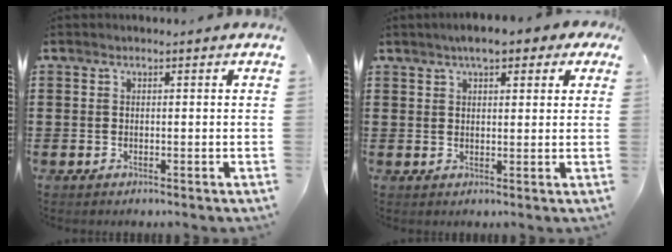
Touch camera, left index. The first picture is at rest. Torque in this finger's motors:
{"motor_torque": [1.77, -0.37, 0.76, 0.13]}